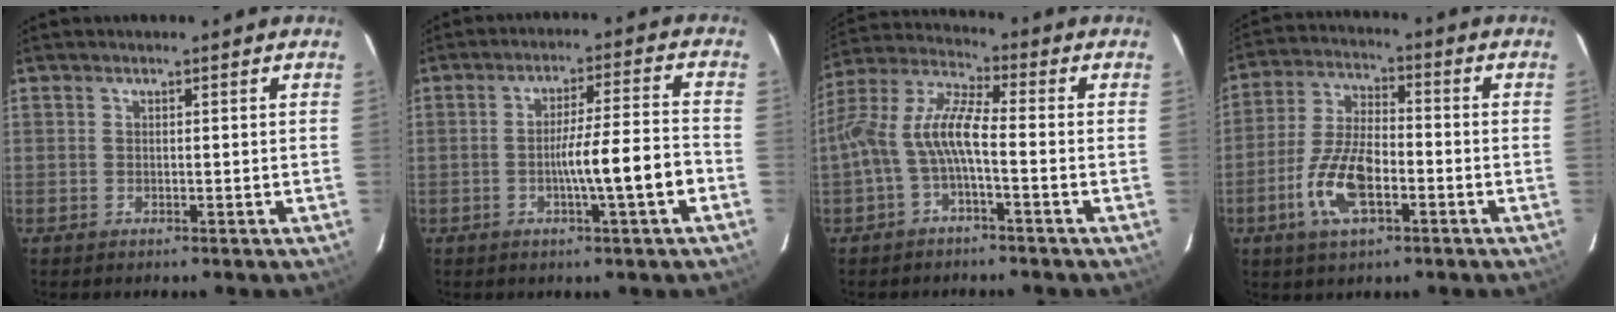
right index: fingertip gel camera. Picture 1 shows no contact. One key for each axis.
{"total": 8.7, "fx": -3.2, "fy": -0.6, "fz": 8.1, "tx": -0.129, "ty": -0.003, "tz": -0.046}
{"total": 9.7, "fx": -2.5, "fy": 2.5, "fz": 9.0, "tx": -0.201, "ty": 0.013, "tz": -0.048}
{"total": 11.5, "fx": -4.6, "fy": 4.8, "fz": 9.4, "tx": -0.200, "ty": -0.002, "tz": -0.085}